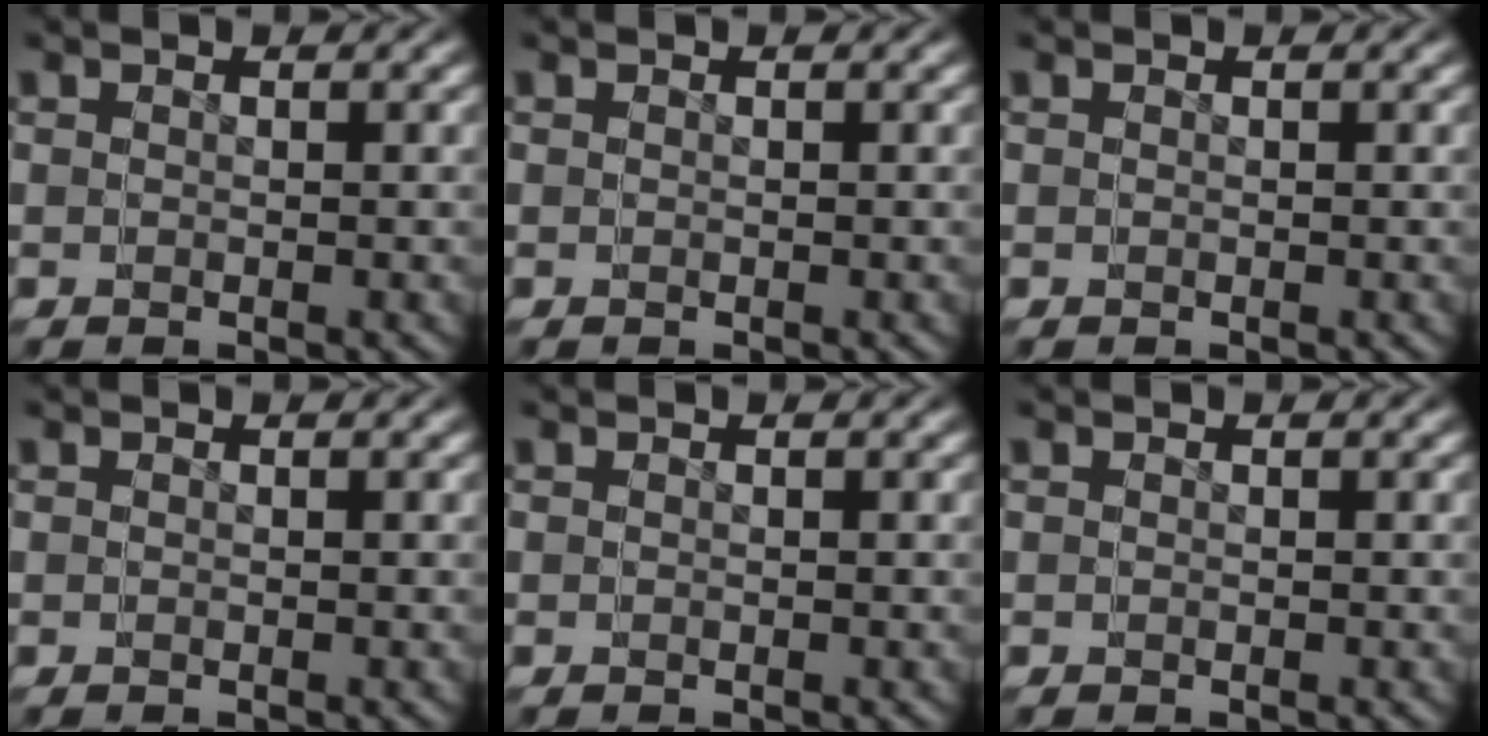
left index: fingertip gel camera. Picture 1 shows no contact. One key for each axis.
{"total": 0.0}
{"total": 0.0}
{"total": 0.0}
{"total": 0.0}
{"total": 0.0}